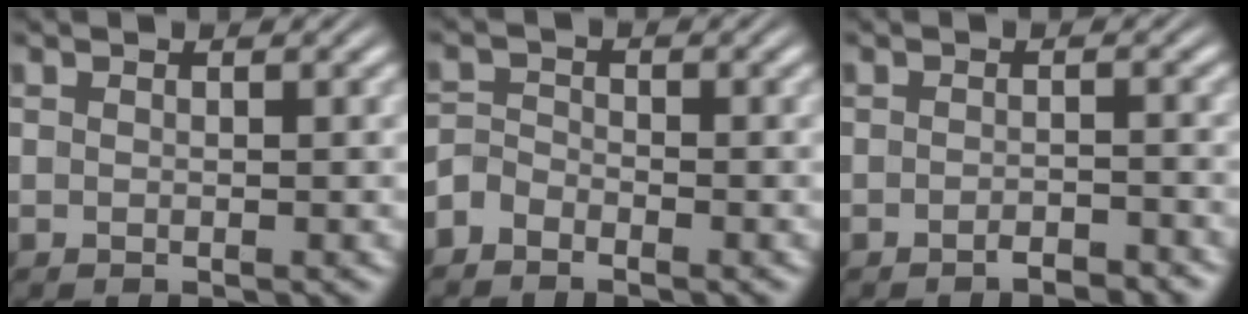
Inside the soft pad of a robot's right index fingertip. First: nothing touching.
{"total": 2.7, "force": [-1.9, 1.9, 0.6], "torque": [-0.019, -0.012, -0.035]}
{"total": 2.1, "force": [-2.0, 0.1, 0.5], "torque": [-0.004, -0.001, -0.036]}